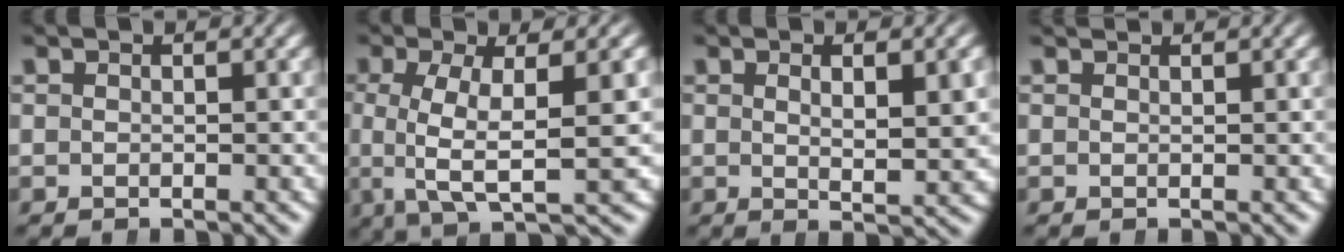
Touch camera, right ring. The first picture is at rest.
{"total": 6.6, "force": [-0.4, 2.4, 6.2], "torque": [-0.115, -0.017, 0.000]}
{"total": 2.7, "force": [0.6, 0.0, 2.7], "torque": [-0.040, -0.010, 0.014]}
{"total": 1.0, "force": [0.9, -0.3, 0.0], "torque": [0.009, 0.002, 0.015]}